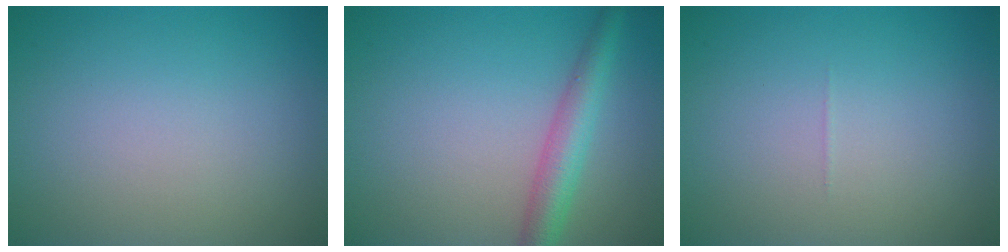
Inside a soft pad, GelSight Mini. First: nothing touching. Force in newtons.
{"total": 3.7, "press": 3.7, "slide": 0.2}
{"total": 0.0}